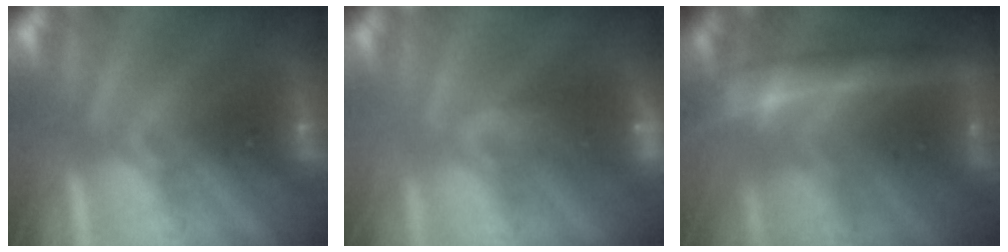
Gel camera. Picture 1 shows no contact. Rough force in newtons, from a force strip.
{"total": 7.5}
{"total": 7.8}